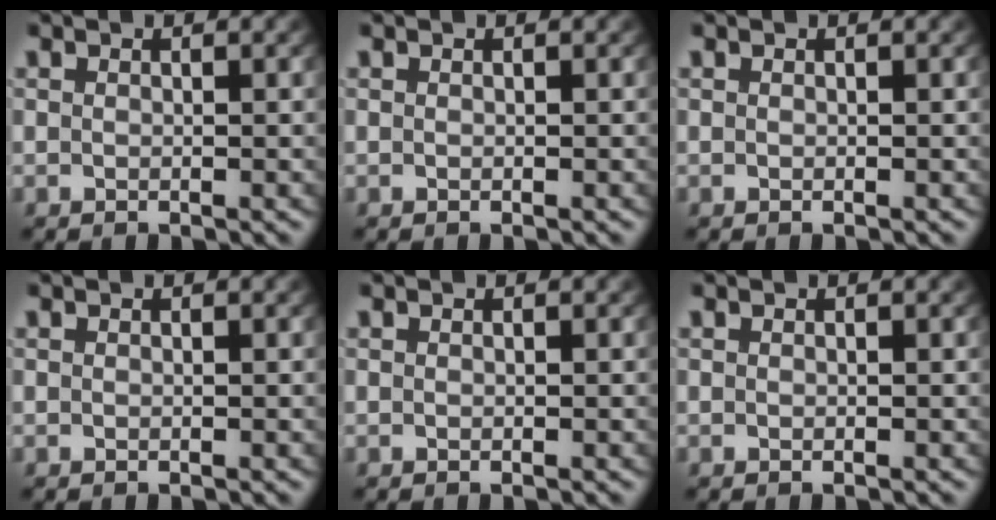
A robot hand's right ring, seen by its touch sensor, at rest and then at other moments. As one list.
[{"total": 0.0}, {"total": 0.0}, {"total": 0.0}, {"total": 0.0}, {"total": 0.0}]